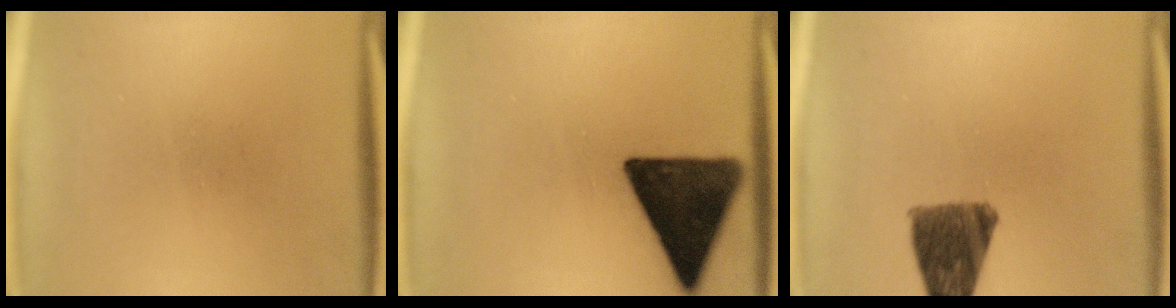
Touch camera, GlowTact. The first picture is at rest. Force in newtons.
{"total": 15.8}
{"total": 10.0}